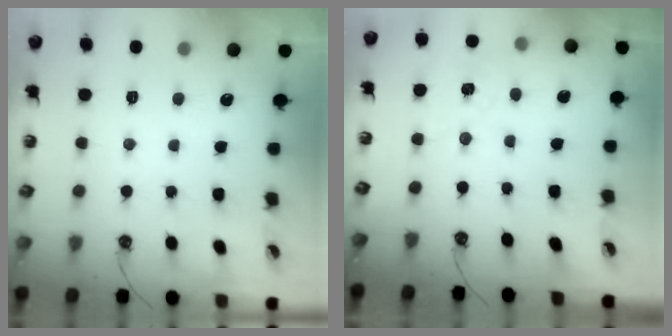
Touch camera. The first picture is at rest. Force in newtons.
{"total": 1.6, "press": 1.6, "slide": 0.2}